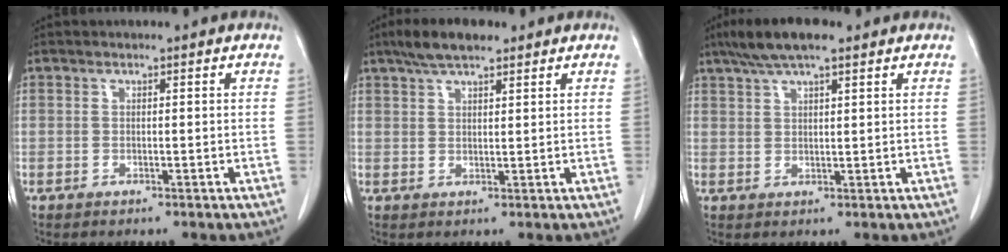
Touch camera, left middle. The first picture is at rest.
{"total": 5.9, "force": [4.4, 1.6, 3.6], "torque": [-0.077, 0.017, 0.078]}
{"total": 7.4, "force": [5.4, 1.4, 4.8], "torque": [-0.093, 0.023, 0.093]}